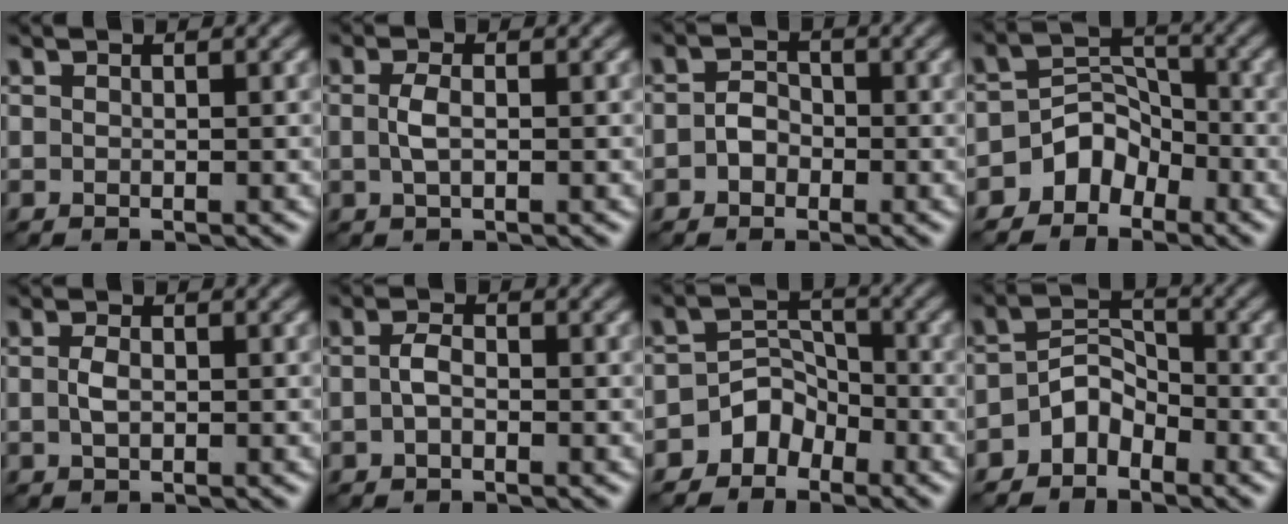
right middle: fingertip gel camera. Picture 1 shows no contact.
{"total": 1.7, "force": [0.0, 0.7, 1.5], "torque": [-0.037, 0.002, -0.002]}
{"total": 1.9, "force": [-0.6, 1.5, 1.0], "torque": [-0.018, 0.002, -0.016]}
{"total": 3.8, "force": [-2.6, 2.6, 1.1], "torque": [-0.006, 0.011, -0.050]}
{"total": 1.3, "force": [0.0, 0.8, 1.1], "torque": [-0.027, 0.000, -0.001]}
{"total": 1.5, "force": [-0.3, 0.8, 1.3], "torque": [-0.029, 0.004, -0.008]}
{"total": 3.3, "force": [-2.3, 2.2, 0.7], "torque": [0.002, 0.010, -0.045]}
{"total": 3.1, "force": [-2.1, 1.9, 1.3], "torque": [-0.019, 0.012, -0.044]}